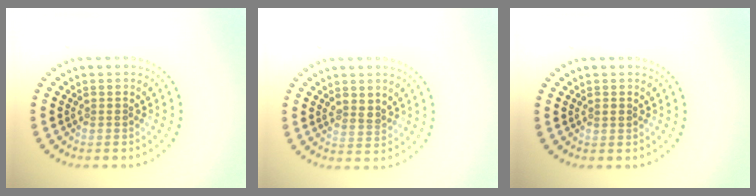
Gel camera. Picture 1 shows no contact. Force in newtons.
{"total": 1.7, "press": 1.5, "slide": 0.8}
{"total": 0.9, "press": 0.9, "slide": 0.2}